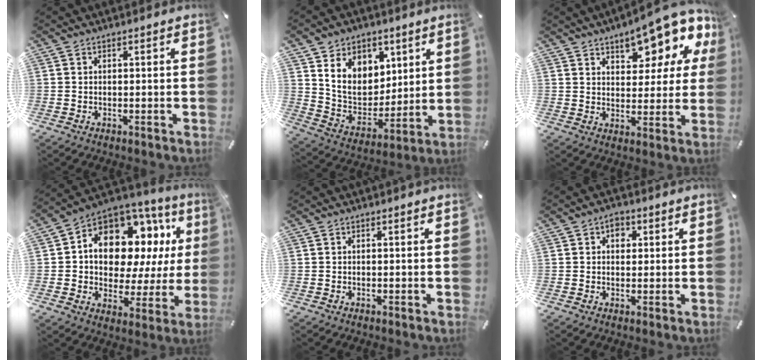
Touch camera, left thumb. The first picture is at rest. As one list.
[{"total": 11.8, "force": [5.2, 10.0, 3.7], "torque": [-0.072, -0.039, 0.107]}, {"total": 13.9, "force": [10.1, 6.1, 7.3], "torque": [-0.098, -0.073, 0.173]}, {"total": 14.8, "force": [5.4, 10.4, 9.0], "torque": [-0.156, -0.049, 0.096]}, {"total": 0.0}, {"total": 2.9, "force": [0.9, 2.2, 1.7], "torque": [-0.013, -0.002, 0.008]}]